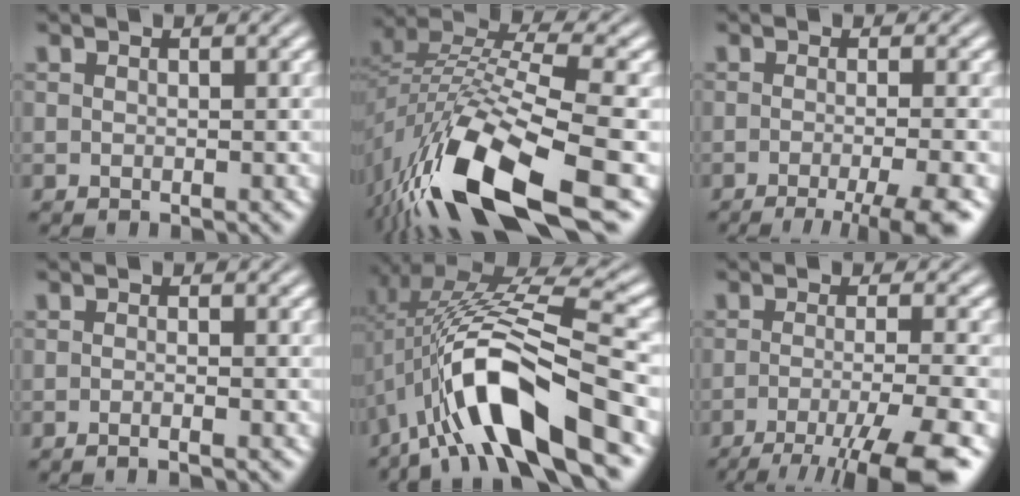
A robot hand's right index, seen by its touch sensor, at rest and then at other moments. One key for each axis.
{"total": 12.1, "fx": -3.5, "fy": 5.8, "fz": 10.1, "tx": -0.192, "ty": -0.032, "tz": -0.041}
{"total": 6.9, "fx": -5.2, "fy": 1.3, "fz": 4.4, "tx": -0.046, "ty": -0.013, "tz": -0.071}
{"total": 1.4, "fx": -1.2, "fy": -0.3, "fz": 0.6, "tx": -0.006, "ty": 0.006, "tz": -0.025}
{"total": 10.1, "fx": -1.8, "fy": 3.6, "fz": 9.3, "tx": -0.179, "ty": -0.011, "tz": -0.018}
{"total": 9.2, "fx": -5.8, "fy": 2.4, "fz": 6.7, "tx": -0.088, "ty": -0.035, "tz": -0.071}